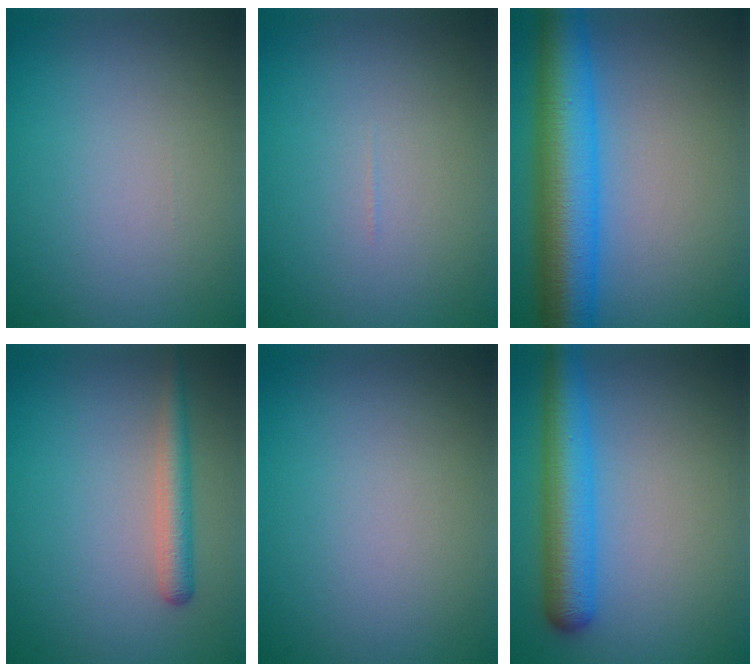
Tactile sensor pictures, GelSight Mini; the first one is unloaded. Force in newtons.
{"total": 0.0}
{"total": 9.2, "press": 9.2, "slide": 0.1}
{"total": 2.2, "press": 2.2, "slide": 0.1}
{"total": 0.0}
{"total": 5.3, "press": 5.3, "slide": 0.2}